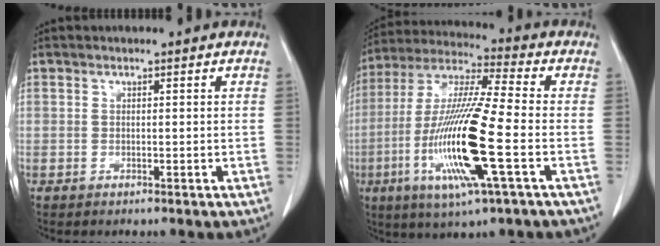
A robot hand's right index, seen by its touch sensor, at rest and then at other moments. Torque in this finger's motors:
{"motor_torque": [2.14, 0.00, 1.05, 0.21]}